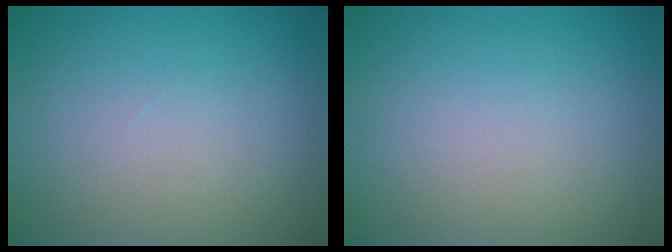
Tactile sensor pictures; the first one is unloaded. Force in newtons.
{"total": 0.0}